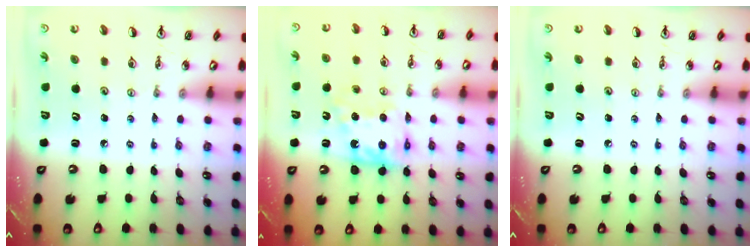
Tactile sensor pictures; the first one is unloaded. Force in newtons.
{"total": 10.6, "press": 10.6, "slide": 0.4}
{"total": 0.0}